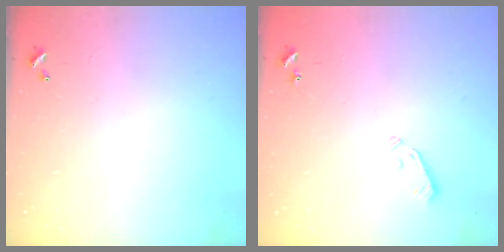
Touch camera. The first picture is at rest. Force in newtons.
{"total": 3.8, "press": 3.7, "slide": 0.8}